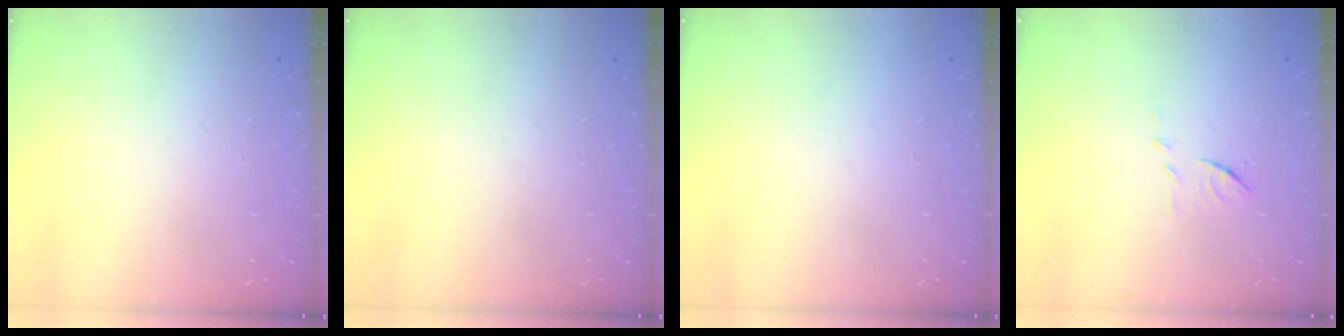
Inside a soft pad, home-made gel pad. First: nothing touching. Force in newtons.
{"total": 0.0}
{"total": 1.6, "press": 1.6, "slide": 0.1}
{"total": 8.2, "press": 8.2, "slide": 0.2}